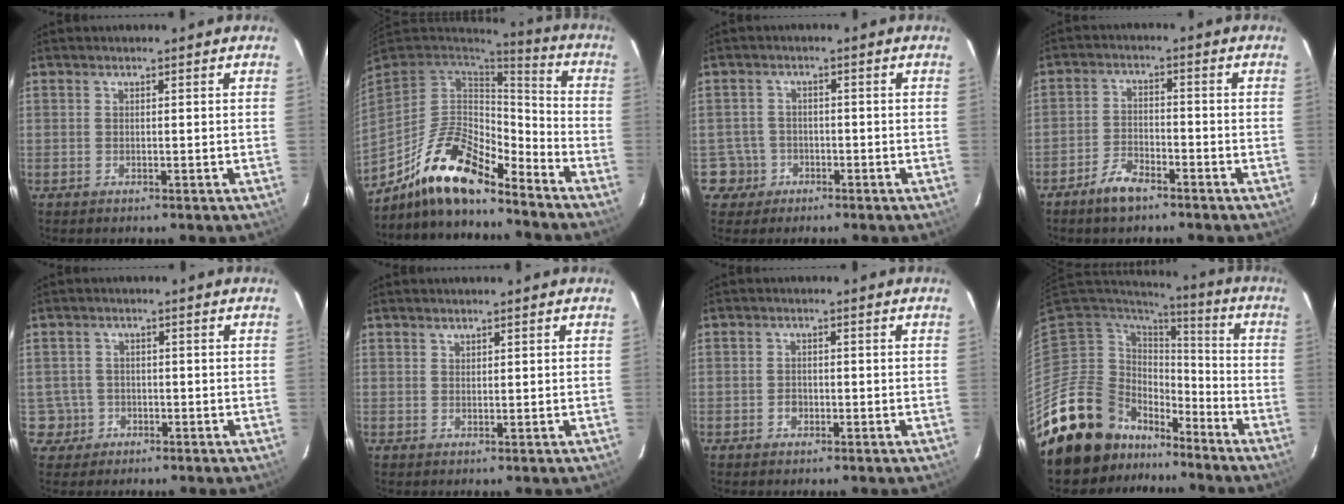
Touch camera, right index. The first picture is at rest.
{"total": 16.6, "force": [-12.3, 5.2, 9.9], "torque": [-0.207, -0.007, -0.231]}
{"total": 4.3, "force": [-1.8, 3.9, -0.3], "torque": [0.002, 0.021, -0.031]}
{"total": 5.6, "force": [-4.3, 2.1, 2.9], "torque": [-0.074, 0.004, -0.080]}
{"total": 3.8, "force": [-1.1, 3.7, -0.1], "torque": [-0.001, 0.018, -0.015]}
{"total": 0.7, "force": [0.7, 0.3, 0.1], "torque": [-0.002, 0.001, 0.014]}
{"total": 1.6, "force": [-0.7, 1.4, 0.5], "torque": [-0.010, 0.002, -0.009]}
{"total": 17.7, "force": [-13.3, 11.1, 3.5], "torque": [-0.111, 0.021, -0.217]}